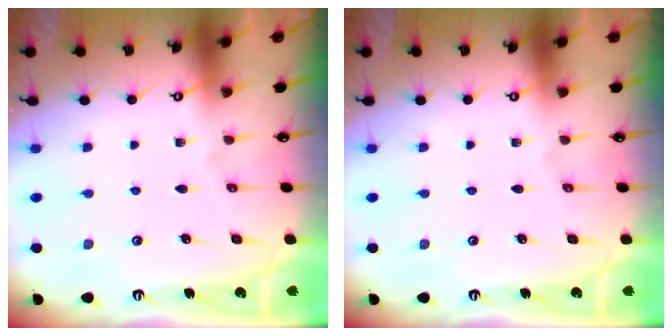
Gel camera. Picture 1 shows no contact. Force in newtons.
{"total": 0.0}